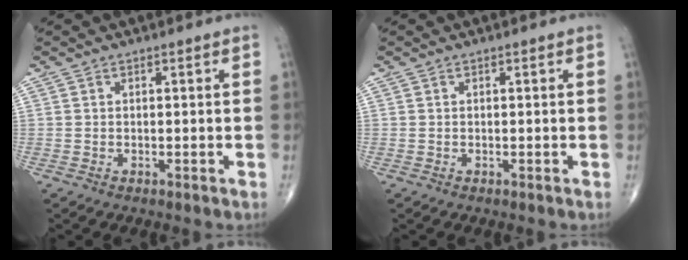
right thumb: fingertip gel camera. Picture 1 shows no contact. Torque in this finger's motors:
{"motor_torque": [0.09, 0.09, -0.14, 0.00, 0.00]}